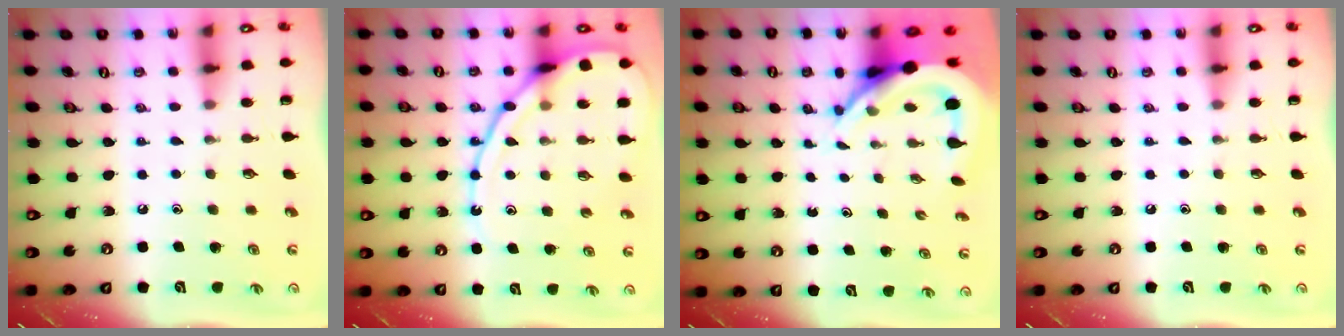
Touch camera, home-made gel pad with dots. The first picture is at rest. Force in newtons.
{"total": 14.5, "press": 14.4, "slide": 1.5}
{"total": 8.9, "press": 8.8, "slide": 1.3}
{"total": 0.0}